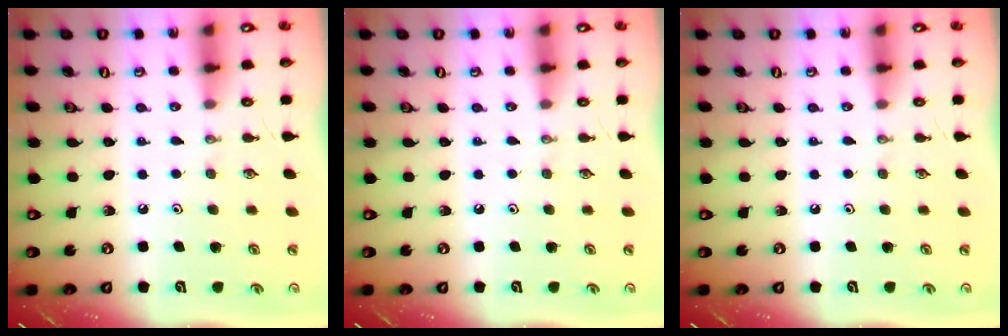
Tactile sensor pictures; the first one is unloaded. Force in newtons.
{"total": 0.0}
{"total": 0.0}